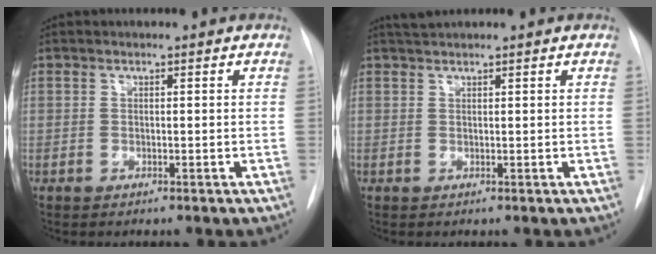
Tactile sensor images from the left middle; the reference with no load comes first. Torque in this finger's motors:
{"motor_torque": [0.08, -0.08, -0.01, 0.00]}